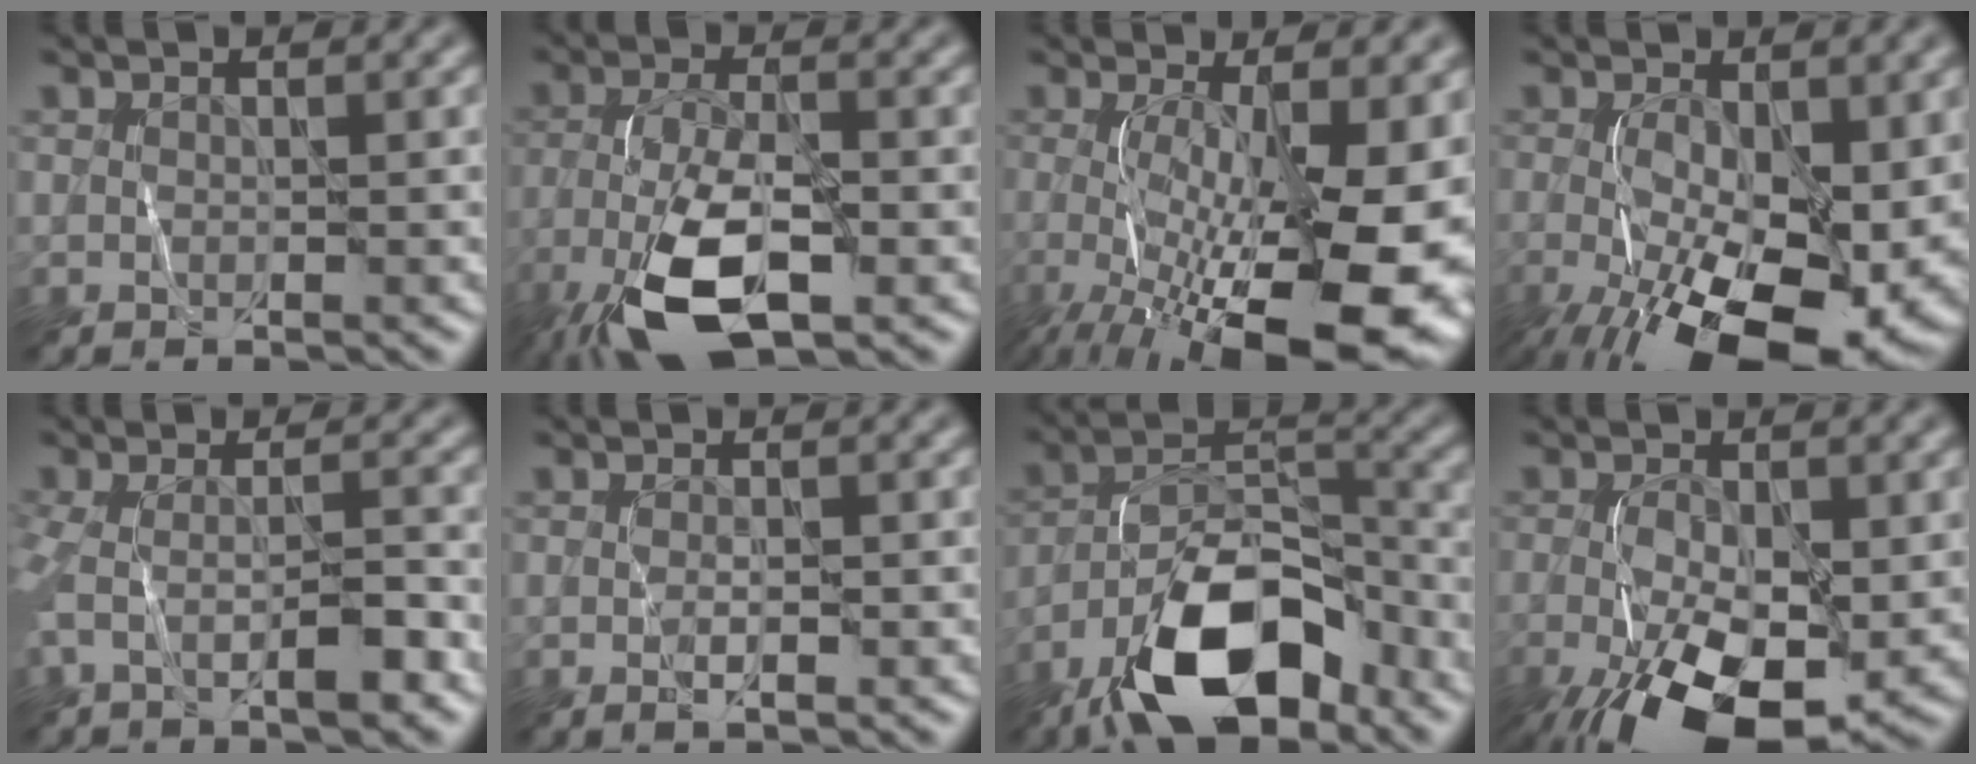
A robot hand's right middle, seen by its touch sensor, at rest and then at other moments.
{"total": 9.2, "force": [-4.6, 3.6, 7.2], "torque": [-0.155, -0.009, -0.086]}
{"total": 14.3, "force": [-3.3, 5.1, 12.9], "torque": [-0.204, -0.026, -0.044]}
{"total": 16.4, "force": [-4.8, 7.8, 13.6], "torque": [-0.232, -0.044, -0.065]}
{"total": 4.3, "force": [-1.5, 1.0, 3.9], "torque": [-0.072, -0.008, -0.037]}
{"total": 1.1, "force": [-0.2, 0.2, 1.1], "torque": [-0.020, -0.003, -0.007]}
{"total": 11.6, "force": [-7.3, 4.7, 7.6], "torque": [-0.133, 0.013, -0.143]}
{"total": 13.2, "force": [-5.2, 6.2, 10.5], "torque": [-0.193, -0.035, -0.087]}